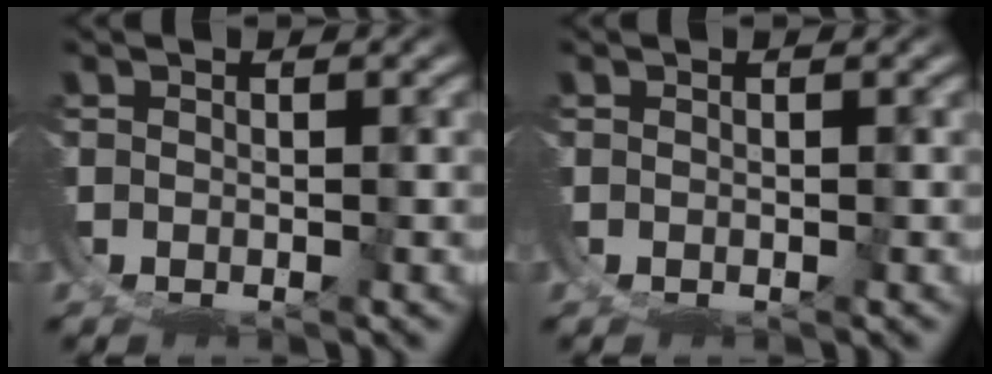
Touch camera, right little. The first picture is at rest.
{"total": 0.0}